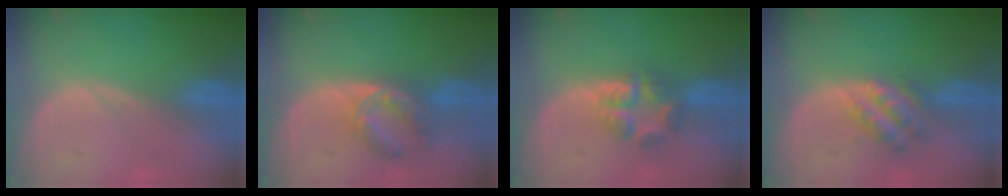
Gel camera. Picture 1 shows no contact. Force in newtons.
{"total": 7.0, "press": 6.0, "slide": 3.6}
{"total": 5.9, "press": 5.3, "slide": 2.5}
{"total": 5.4, "press": 5.0, "slide": 2.2}